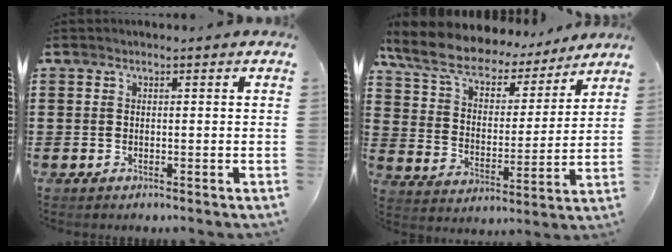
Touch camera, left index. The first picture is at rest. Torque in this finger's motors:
{"motor_torque": [1.13, -1.01, 0.55, 0.21]}